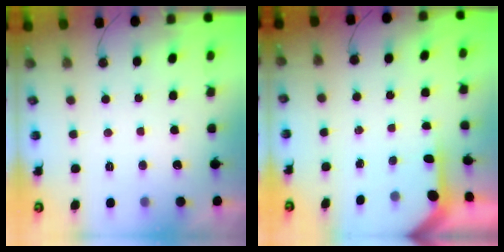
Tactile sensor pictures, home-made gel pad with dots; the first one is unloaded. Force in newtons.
{"total": 2.8, "press": 2.8, "slide": 0.2}